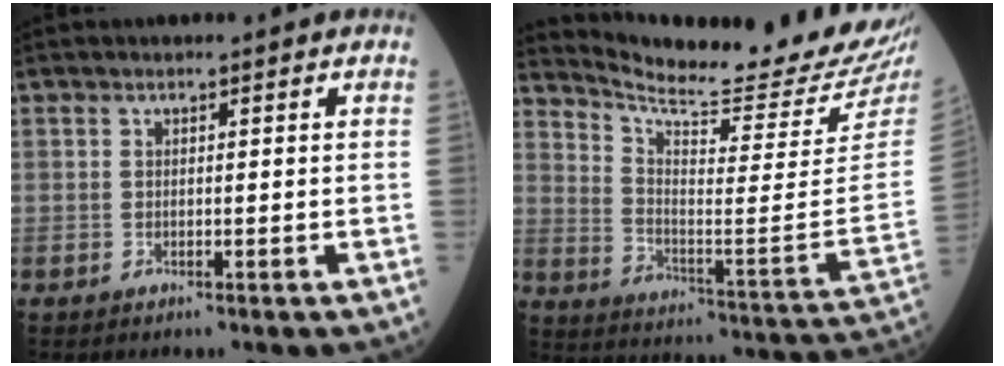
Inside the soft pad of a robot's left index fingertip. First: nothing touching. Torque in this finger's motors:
{"motor_torque": [0.82, -1.32, -0.13, 0.03]}